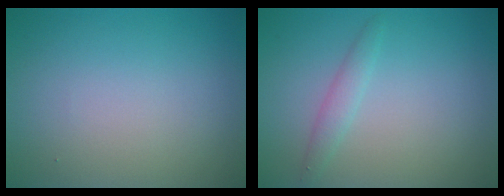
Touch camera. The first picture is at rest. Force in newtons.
{"total": 1.4, "press": 1.4, "slide": 0.0}